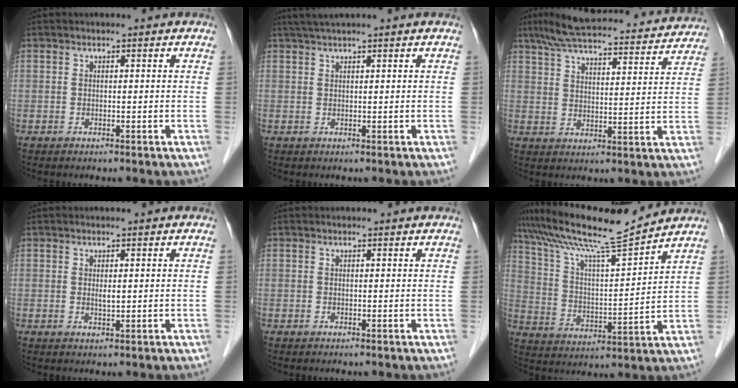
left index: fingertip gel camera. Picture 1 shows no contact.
{"total": 3.3, "force": [2.7, -0.4, 1.8], "torque": [-0.028, 0.026, 0.051]}
{"total": 24.3, "force": [21.7, 4.4, 10.0], "torque": [-0.161, 0.024, 0.287]}
{"total": 1.1, "force": [0.3, 0.2, 1.0], "torque": [-0.020, -0.003, 0.006]}
{"total": 1.0, "force": [0.9, 0.2, 0.2], "torque": [-0.009, 0.012, 0.014]}
{"total": 13.8, "force": [12.7, -1.0, 5.4], "torque": [-0.110, 0.001, 0.221]}